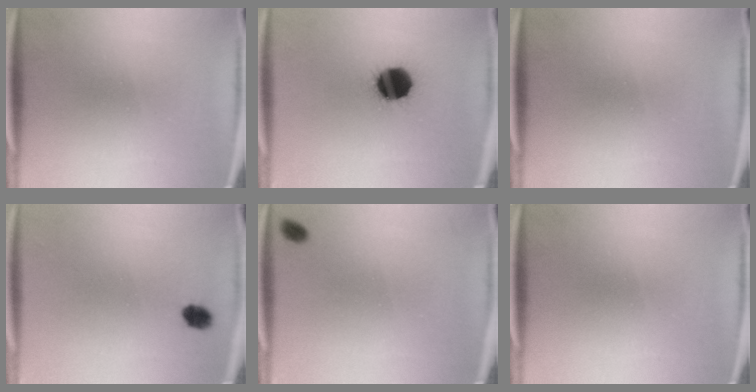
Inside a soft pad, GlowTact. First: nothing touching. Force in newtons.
{"total": 13.4}
{"total": 0.0}
{"total": 2.9}
{"total": 4.1}
{"total": 0.0}